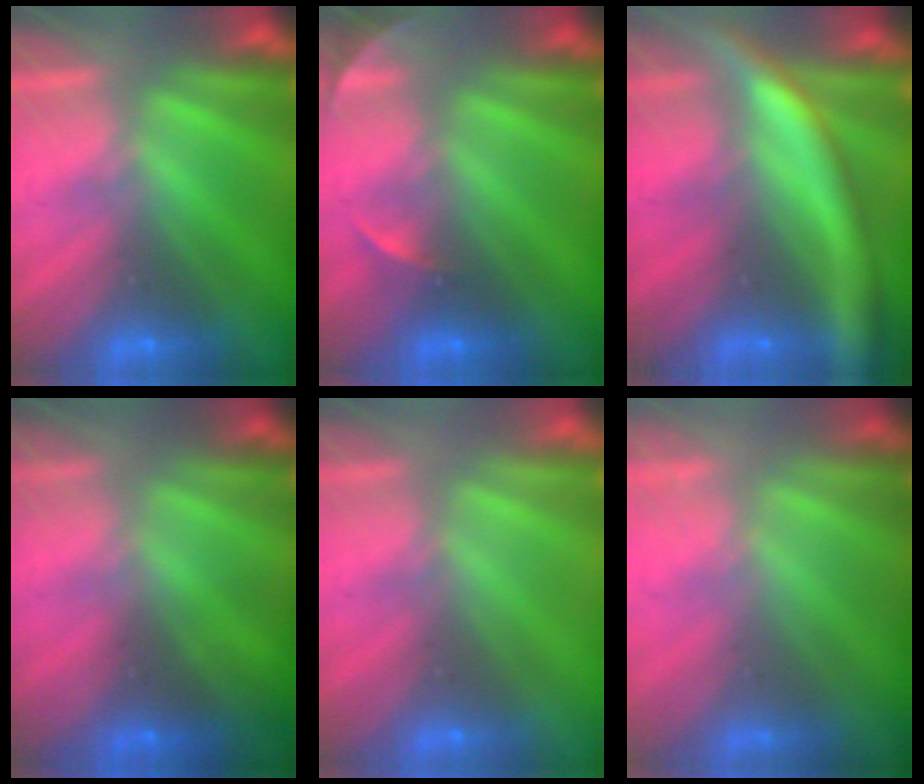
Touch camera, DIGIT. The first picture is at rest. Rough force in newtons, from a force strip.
{"total": 2.2}
{"total": 5.5}
{"total": 1.2}
{"total": 3.0}
{"total": 1.8}